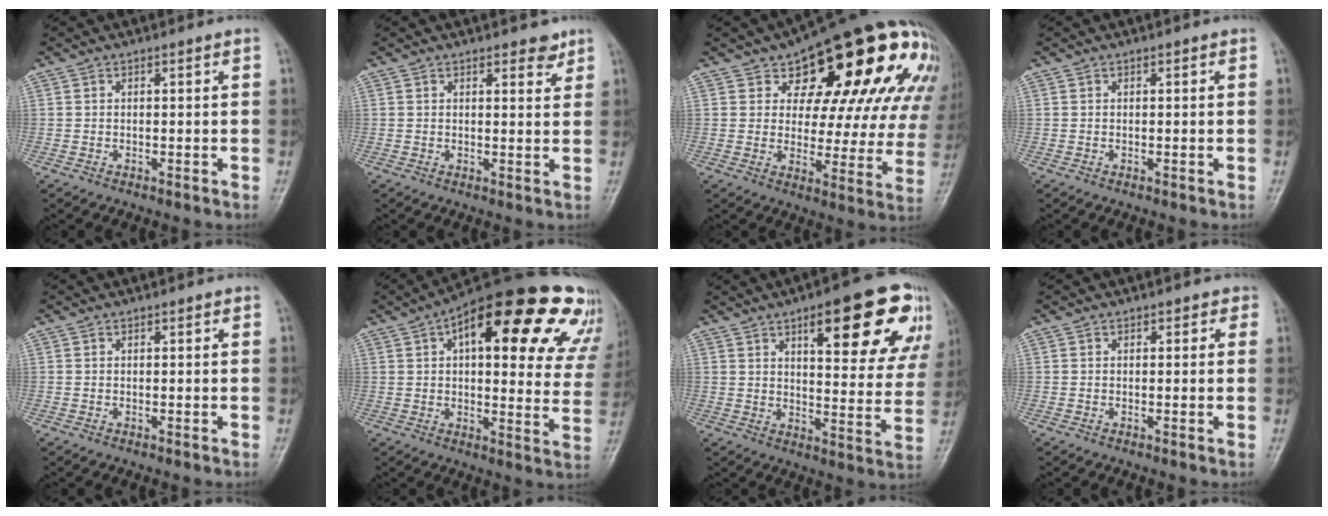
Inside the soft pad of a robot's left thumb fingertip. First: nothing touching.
{"total": 2.9, "force": [2.1, 1.3, 1.5], "torque": [-0.004, -0.012, 0.026]}
{"total": 26.0, "force": [14.2, 12.5, 17.9], "torque": [-0.205, -0.035, 0.181]}
{"total": 0.0}
{"total": 0.0}
{"total": 28.8, "force": [14.4, 11.2, 22.3], "torque": [-0.258, 0.007, 0.181]}
{"total": 20.9, "force": [10.5, 6.9, 16.7], "torque": [-0.177, -0.029, 0.140]}
{"total": 1.4, "force": [0.5, 1.1, 0.7], "torque": [0.011, 0.003, -0.001]}